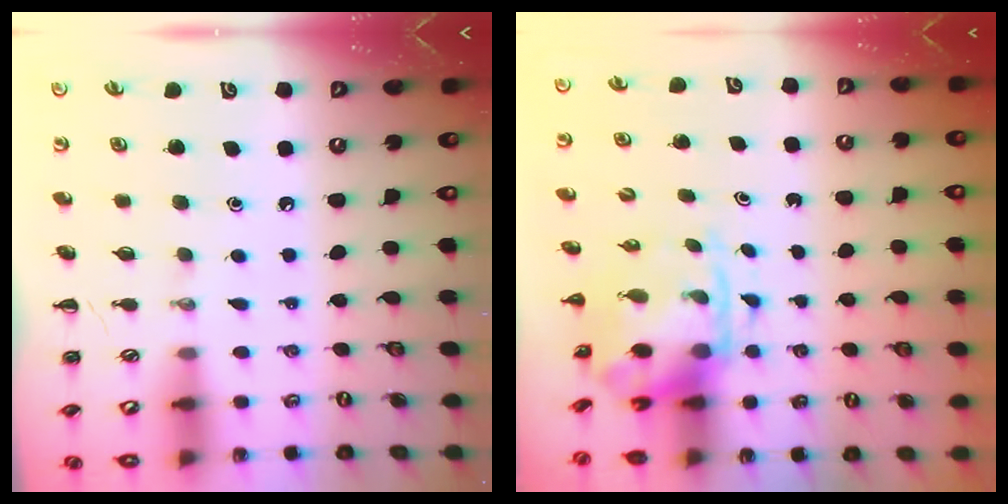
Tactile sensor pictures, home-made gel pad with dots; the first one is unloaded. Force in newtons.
{"total": 3.7, "press": 3.6, "slide": 0.9}